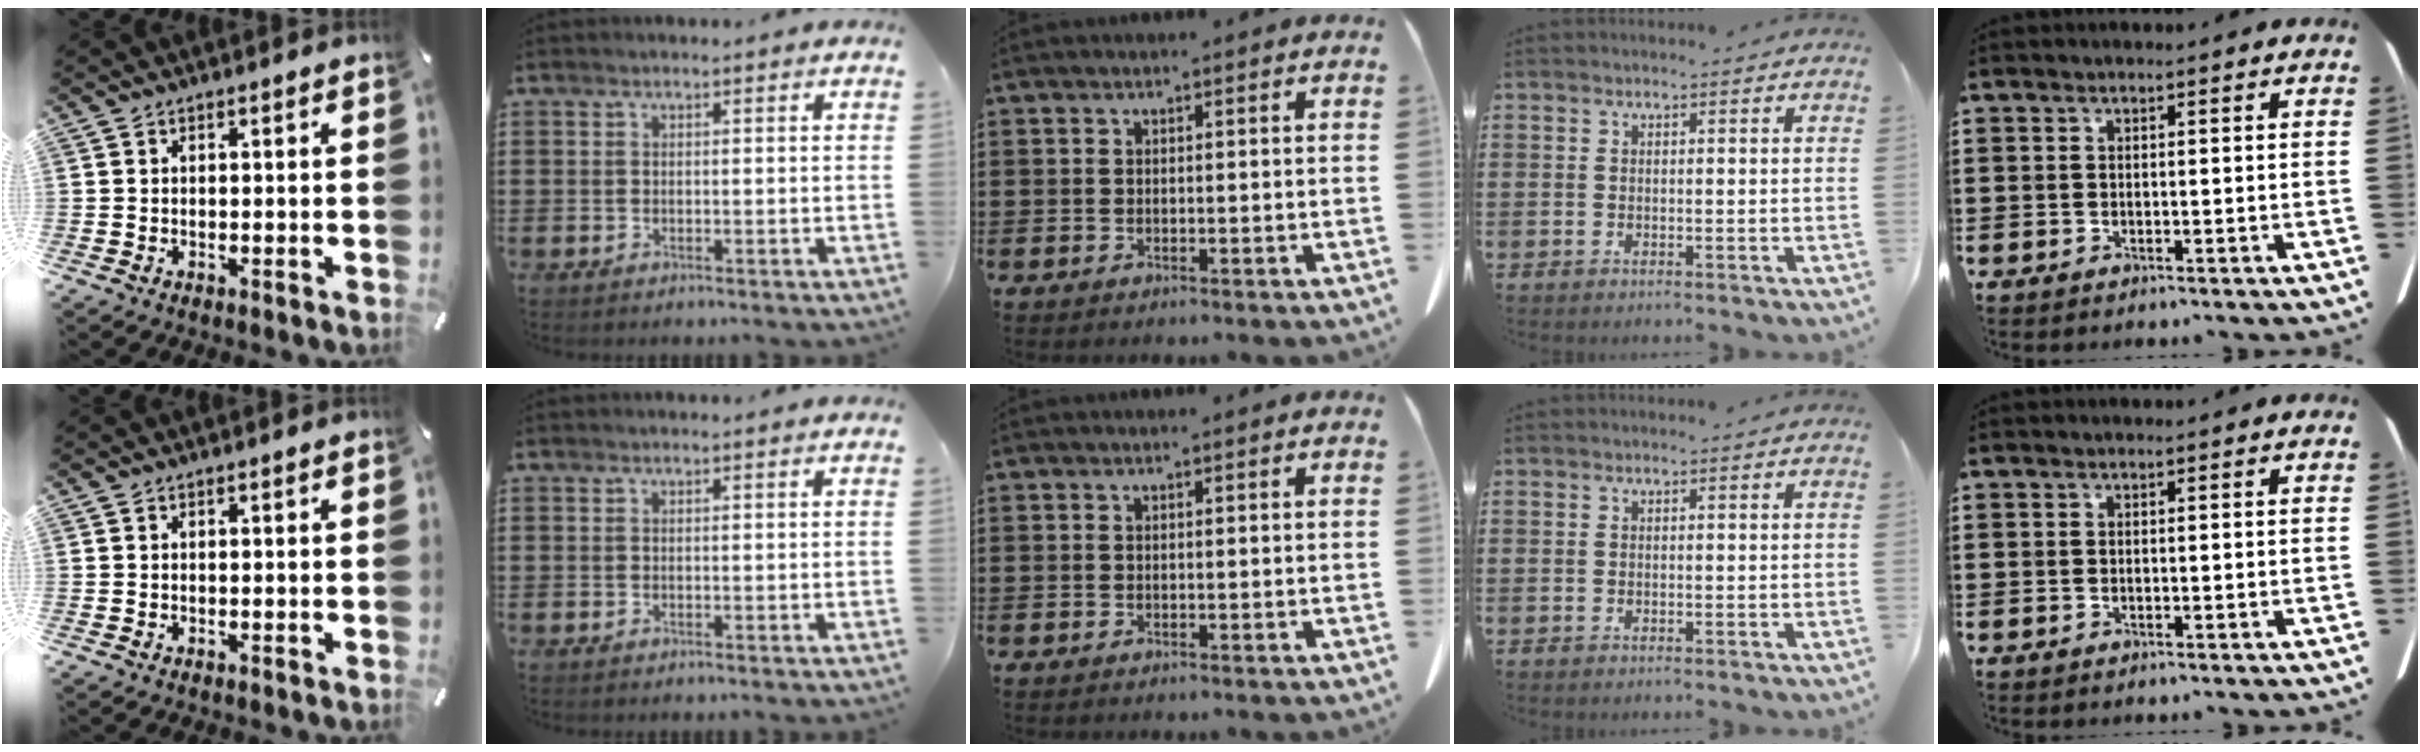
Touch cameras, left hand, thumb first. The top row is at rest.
{}